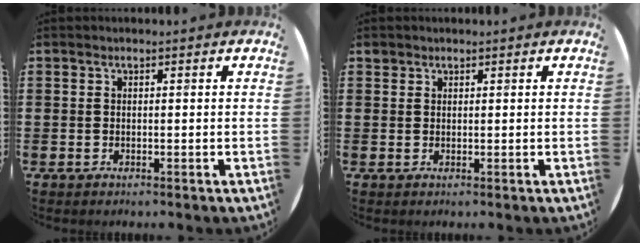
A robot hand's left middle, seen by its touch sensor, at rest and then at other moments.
{"total": 0.8, "force": [0.6, 0.4, -0.1], "torque": [0.002, 0.003, 0.013]}